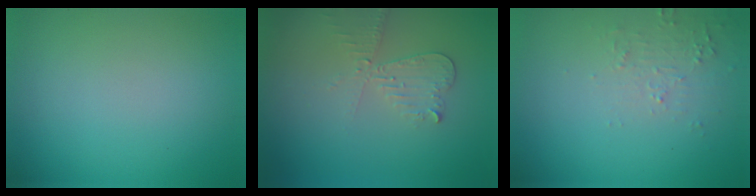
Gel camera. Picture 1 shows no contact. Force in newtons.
{"total": 2.4, "press": 2.4, "slide": 0.5}
{"total": 2.1, "press": 2.0, "slide": 0.5}